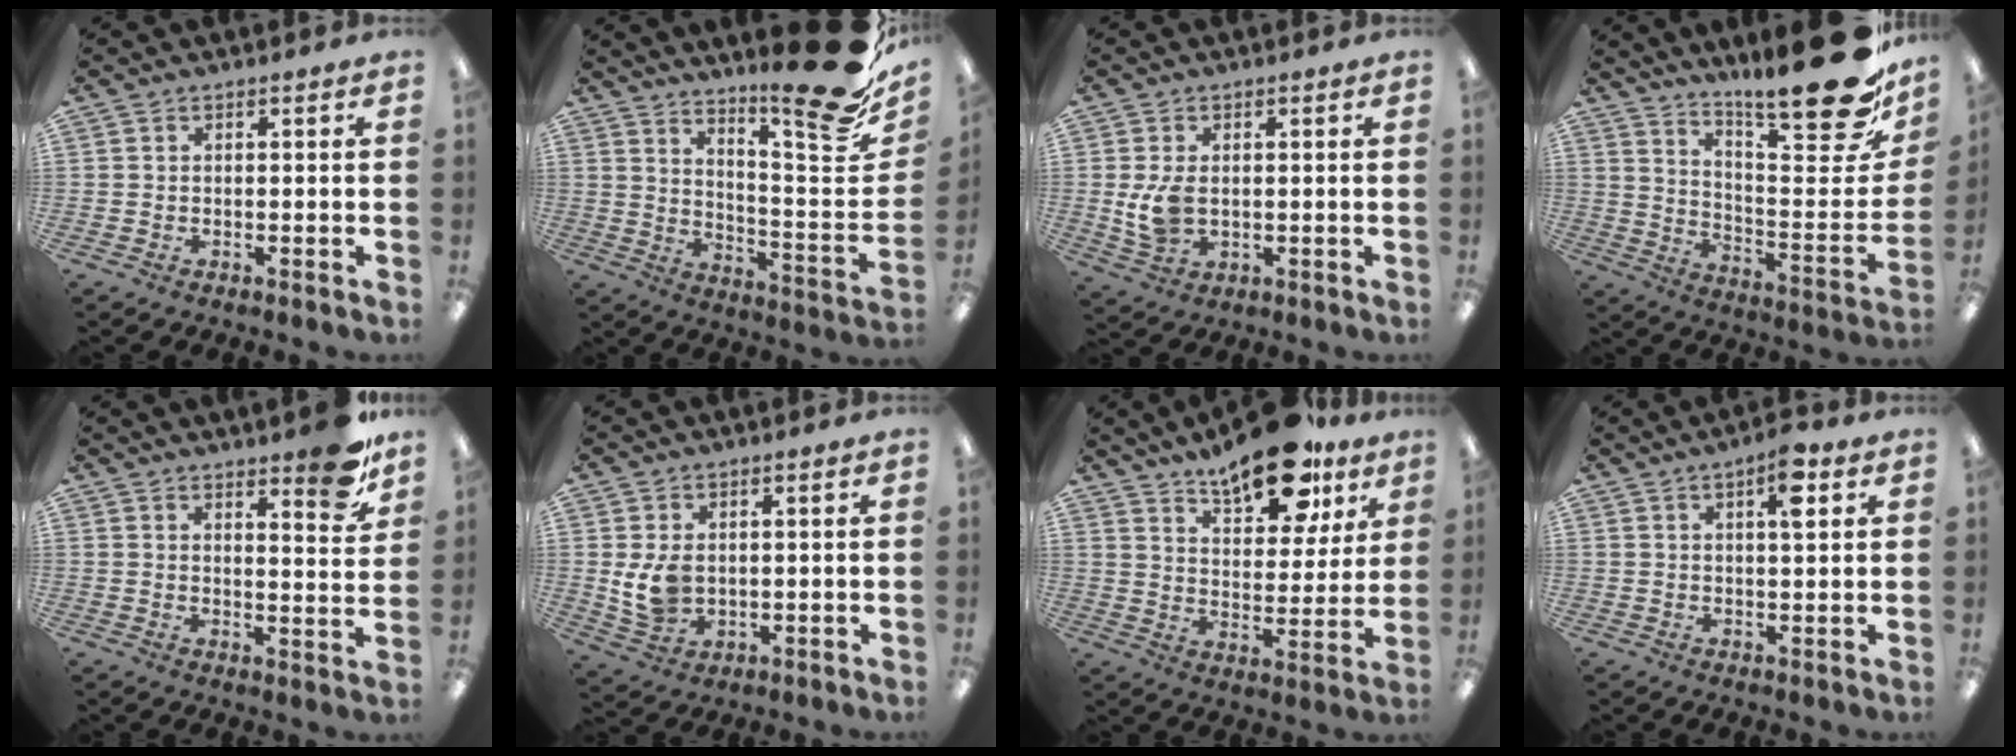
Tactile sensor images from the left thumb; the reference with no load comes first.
{"total": 19.9, "force": [14.4, 3.8, 13.2], "torque": [-0.162, -0.123, 0.224]}
{"total": 6.5, "force": [0.1, 4.0, 5.1], "torque": [-0.112, -0.002, -0.002]}
{"total": 24.6, "force": [16.7, 5.9, 17.1], "torque": [-0.233, -0.118, 0.269]}
{"total": 9.3, "force": [7.2, 2.3, 5.4], "torque": [-0.060, -0.050, 0.117]}
{"total": 7.0, "force": [0.9, 5.1, 4.7], "torque": [-0.100, -0.006, 0.014]}
{"total": 17.2, "force": [12.7, 6.9, 9.4], "torque": [-0.133, -0.072, 0.213]}
{"total": 6.6, "force": [3.3, 1.8, 5.4], "torque": [-0.083, -0.006, 0.049]}